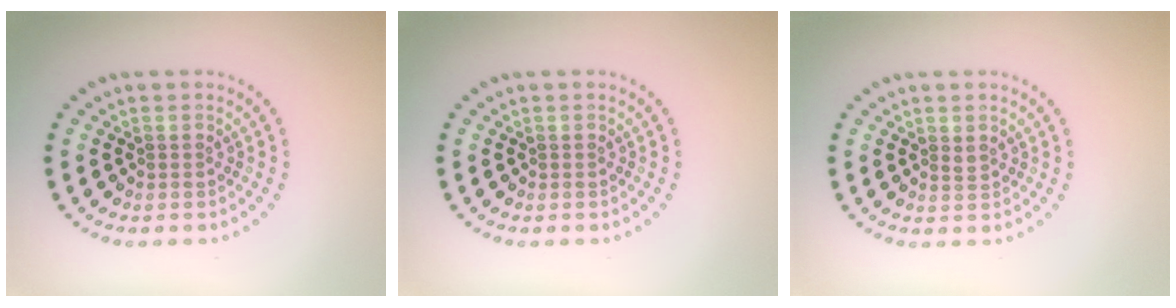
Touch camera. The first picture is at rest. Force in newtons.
{"total": 0.0}
{"total": 0.7, "press": 0.6, "slide": 0.3}